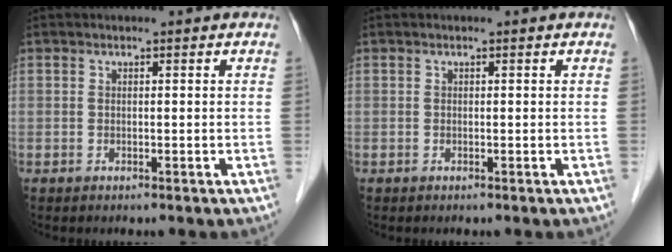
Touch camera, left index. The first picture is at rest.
{"total": 0.0}